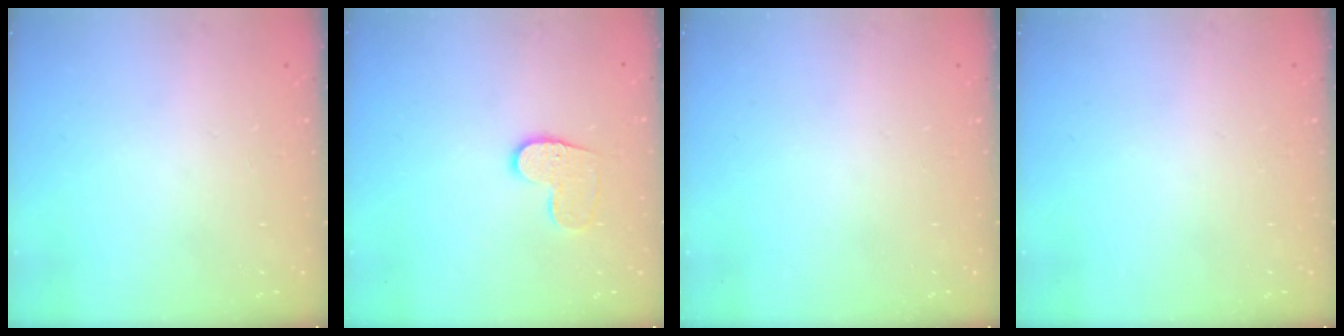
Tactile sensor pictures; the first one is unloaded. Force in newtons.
{"total": 9.2, "press": 9.2, "slide": 0.3}
{"total": 0.0}
{"total": 0.0}